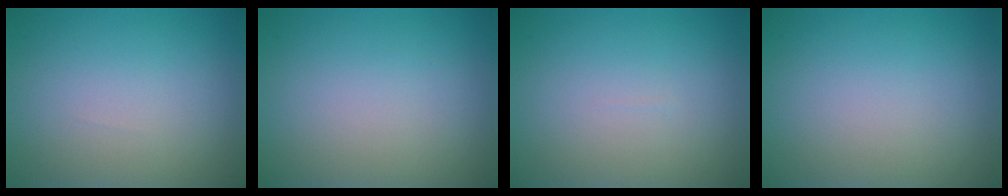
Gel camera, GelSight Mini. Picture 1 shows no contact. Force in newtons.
{"total": 0.0}
{"total": 0.0}
{"total": 0.0}